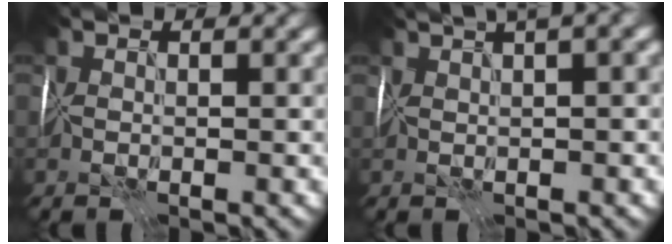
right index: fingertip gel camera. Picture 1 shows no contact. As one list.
[{"total": 5.7, "force": [3.4, 1.5, 4.3], "torque": [-0.055, 0.033, 0.038]}]